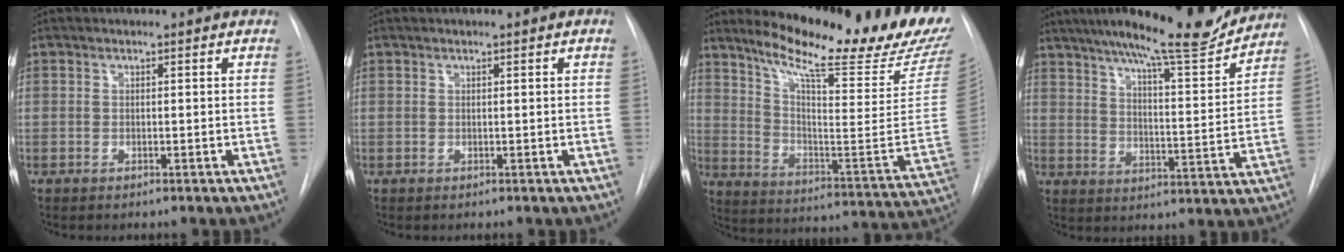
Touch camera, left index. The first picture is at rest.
{"total": 0.9, "force": [0.5, 0.0, 0.7], "torque": [-0.014, 0.004, 0.005]}
{"total": 25.1, "force": [21.3, 1.3, 13.2], "torque": [-0.213, -0.092, 0.293]}
{"total": 18.3, "force": [16.4, 1.3, 8.2], "torque": [-0.128, -0.025, 0.227]}